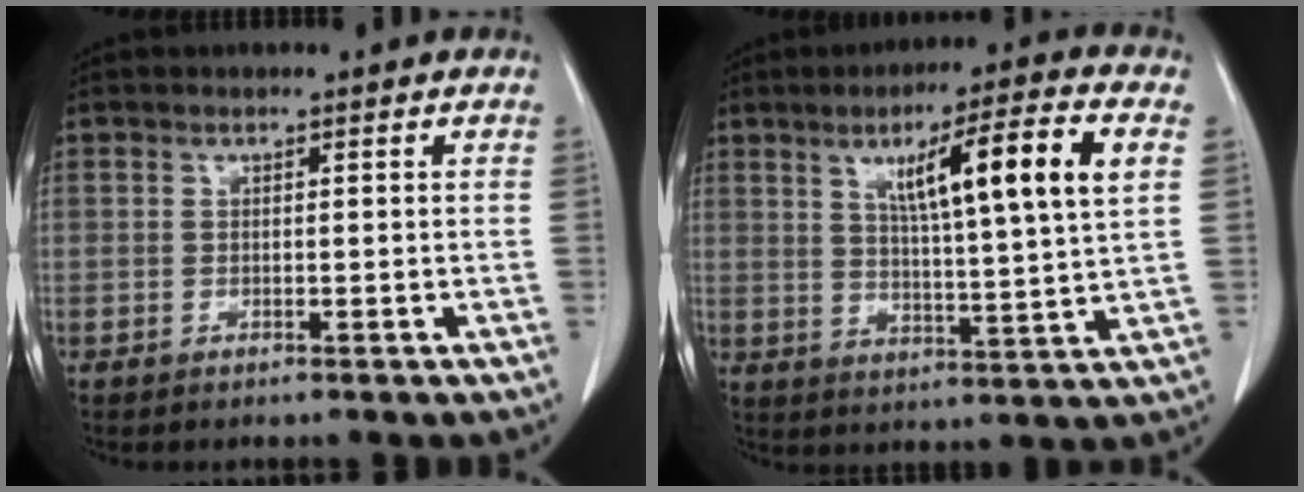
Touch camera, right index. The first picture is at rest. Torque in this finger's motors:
{"motor_torque": [1.26, 0.23, 0.78, 0.21]}